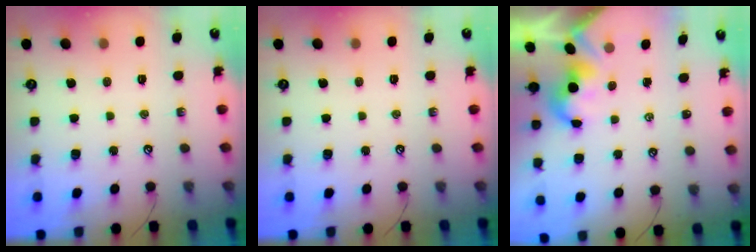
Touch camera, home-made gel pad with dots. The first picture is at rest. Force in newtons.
{"total": 0.0}
{"total": 2.0, "press": 2.0, "slide": 0.3}